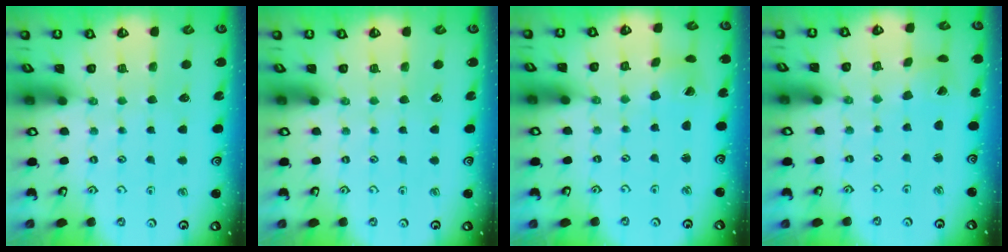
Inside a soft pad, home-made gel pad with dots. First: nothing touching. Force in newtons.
{"total": 0.0}
{"total": 1.6, "press": 1.5, "slide": 0.3}
{"total": 1.6, "press": 1.6, "slide": 0.2}